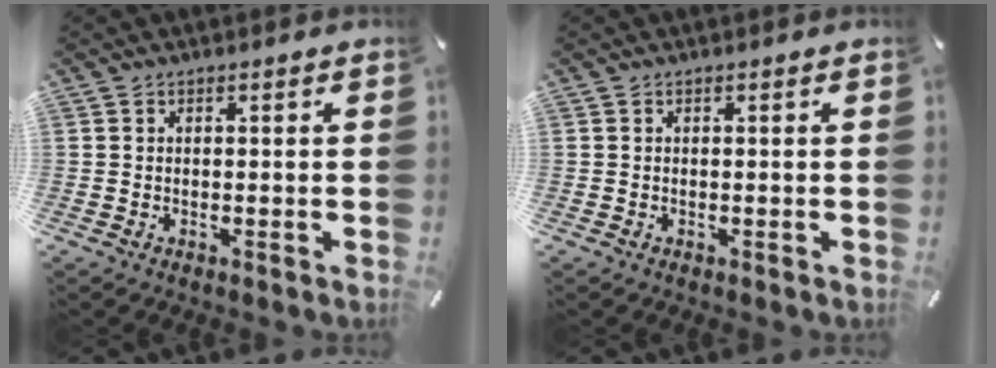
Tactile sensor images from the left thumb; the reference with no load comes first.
{"total": 0.0}